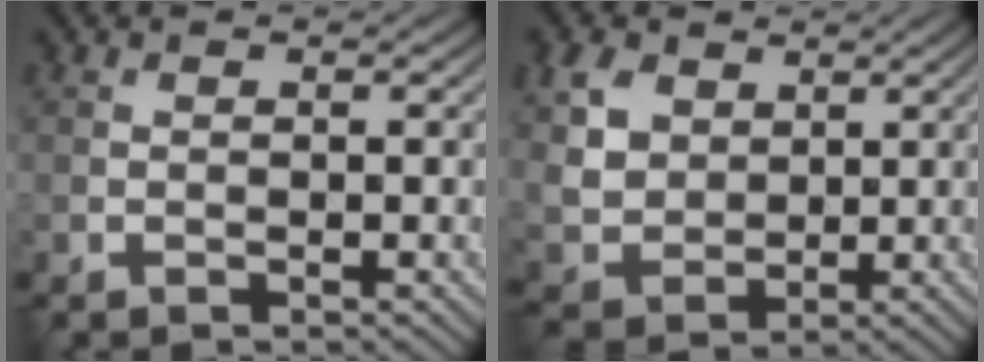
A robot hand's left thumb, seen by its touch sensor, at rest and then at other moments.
{"total": 7.7, "force": [3.1, 5.8, 4.1], "torque": [-0.134, 0.009, 0.063]}